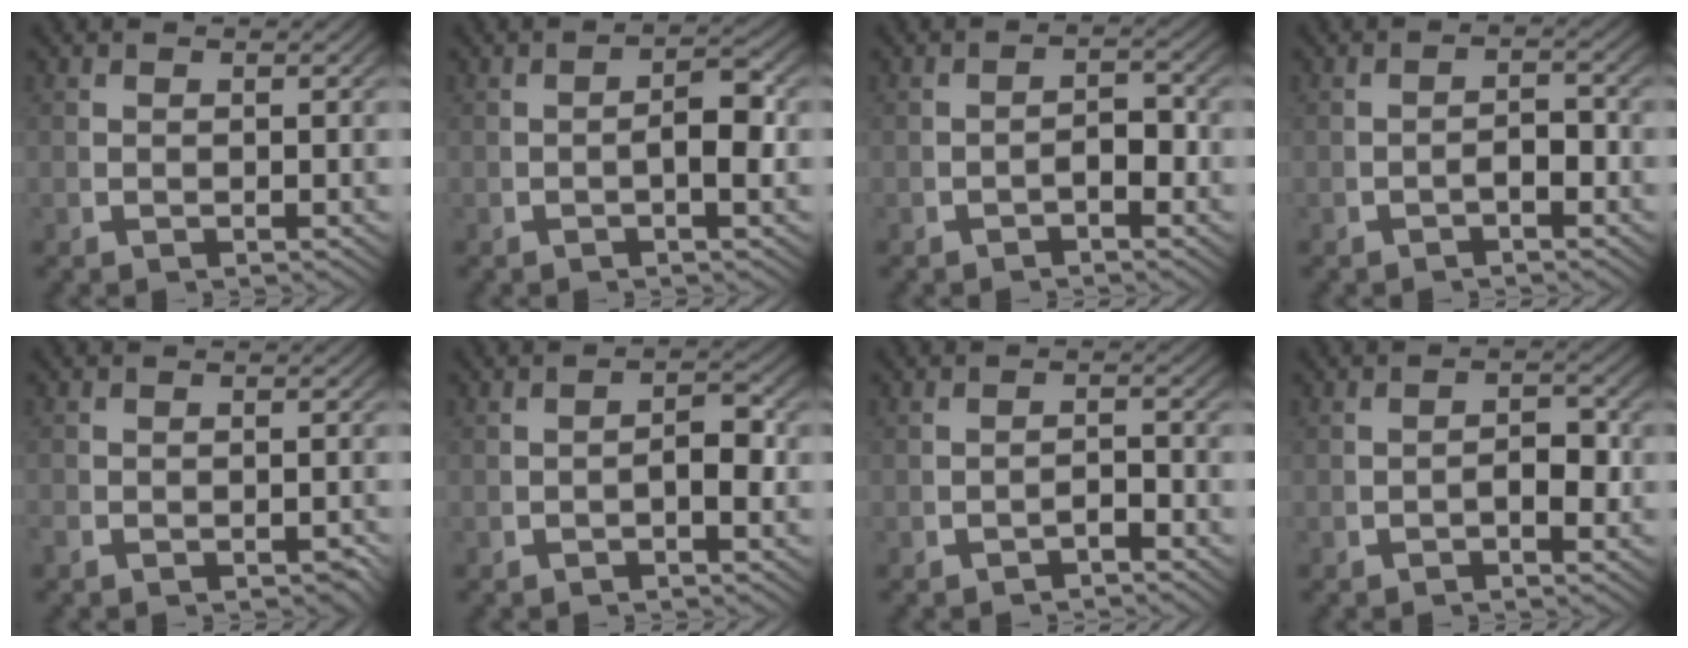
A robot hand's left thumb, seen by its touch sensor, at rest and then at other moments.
{"total": 3.1, "force": [-0.3, 1.0, 2.9], "torque": [-0.046, 0.003, -0.006]}
{"total": 1.9, "force": [-1.0, 1.0, 1.4], "torque": [-0.024, -0.008, -0.014]}
{"total": 1.6, "force": [-1.0, 0.7, 1.1], "torque": [-0.019, -0.006, -0.016]}
{"total": 1.4, "force": [-1.2, 0.7, 0.3], "torque": [-0.005, -0.008, -0.019]}
{"total": 2.1, "force": [-0.5, 0.8, 1.9], "torque": [-0.033, -0.001, -0.007]}
{"total": 1.7, "force": [-1.6, 0.3, 0.4], "torque": [-0.007, -0.005, -0.025]}
{"total": 2.0, "force": [-0.6, 1.0, 1.6], "torque": [-0.028, -0.007, -0.009]}